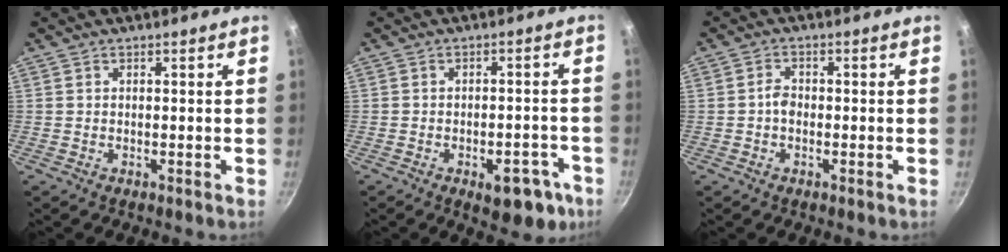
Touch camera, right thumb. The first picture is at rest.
{"total": 9.2, "force": [-4.4, 4.8, 6.5], "torque": [-0.043, 0.029, -0.045]}
{"total": 2.2, "force": [-0.5, 1.6, 1.4], "torque": [-0.020, 0.011, -0.011]}